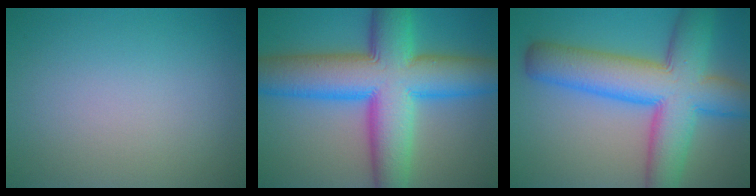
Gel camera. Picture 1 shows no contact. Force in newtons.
{"total": 13.8, "press": 13.8, "slide": 0.3}
{"total": 11.6, "press": 11.6, "slide": 0.3}